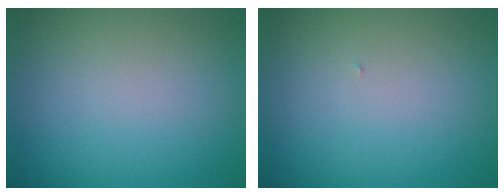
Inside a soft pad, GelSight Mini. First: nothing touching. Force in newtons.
{"total": 0.0}